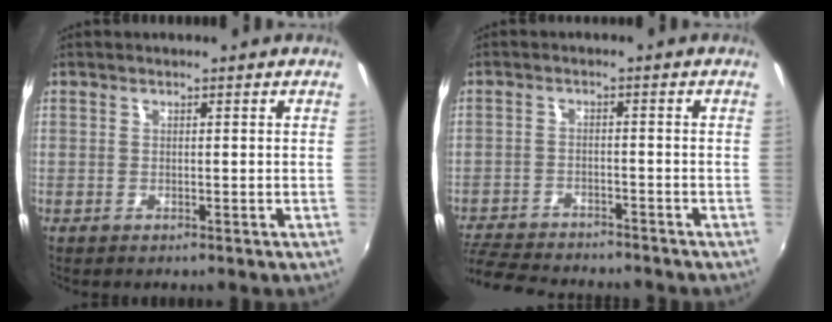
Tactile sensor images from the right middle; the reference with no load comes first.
{"total": 12.0, "force": [-10.8, 3.0, 4.2], "torque": [-0.114, -0.014, -0.177]}